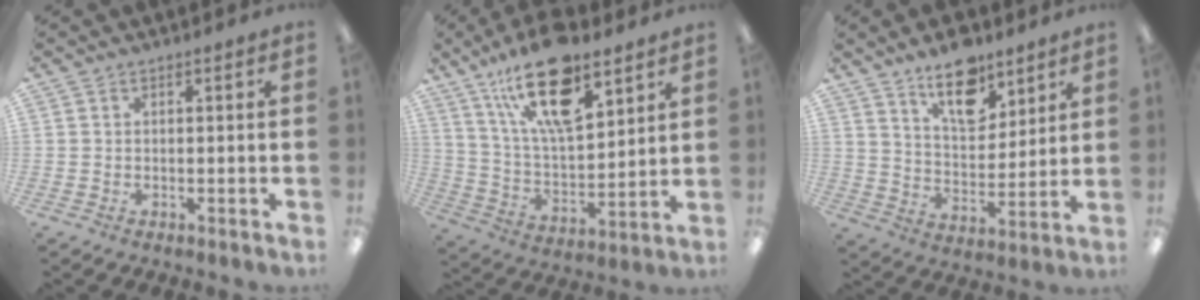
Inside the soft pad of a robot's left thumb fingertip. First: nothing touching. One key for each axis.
{"total": 21.4, "fx": 13.2, "fy": 8.6, "fz": 14.4, "tx": -0.256, "ty": -0.060, "tz": 0.224}
{"total": 13.4, "fx": 9.4, "fy": 6.5, "fz": 6.9, "tx": -0.087, "ty": -0.056, "tz": 0.163}